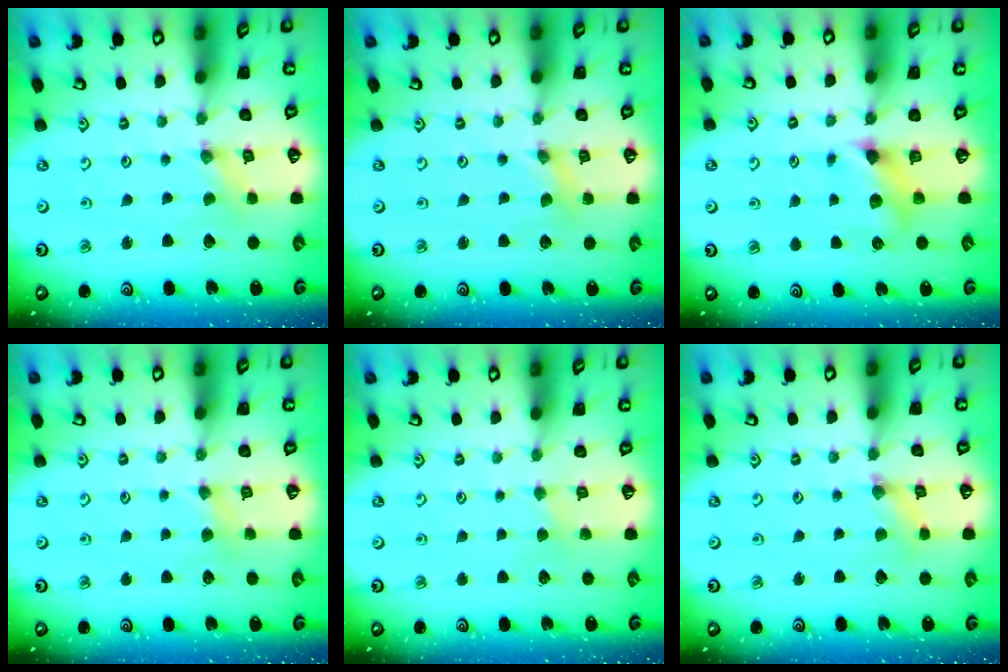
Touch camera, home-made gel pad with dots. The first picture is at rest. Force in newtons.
{"total": 0.9, "press": 0.8, "slide": 0.3}
{"total": 7.0, "press": 6.9, "slide": 0.7}
{"total": 2.5, "press": 2.5, "slide": 0.4}
{"total": 1.6, "press": 1.6, "slide": 0.3}
{"total": 1.7, "press": 1.7, "slide": 0.2}